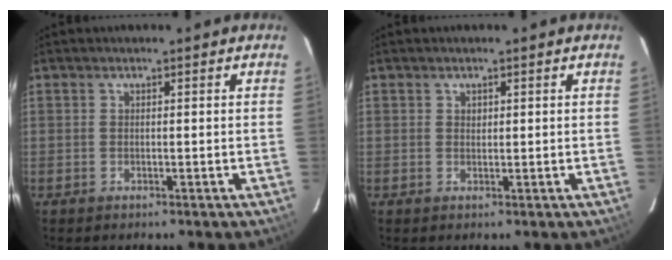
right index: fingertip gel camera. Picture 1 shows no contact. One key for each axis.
{"total": 0.8, "fx": 0.3, "fy": 0.7, "fz": 0.2, "tx": -0.001, "ty": 0.004, "tz": 0.006}